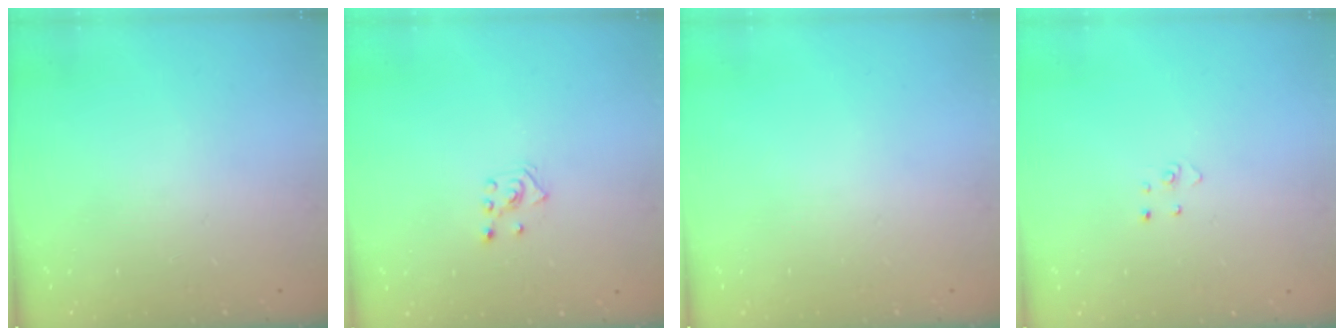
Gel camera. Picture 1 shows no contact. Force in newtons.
{"total": 2.8, "press": 2.7, "slide": 0.7}
{"total": 0.0}
{"total": 2.7, "press": 2.7, "slide": 0.3}